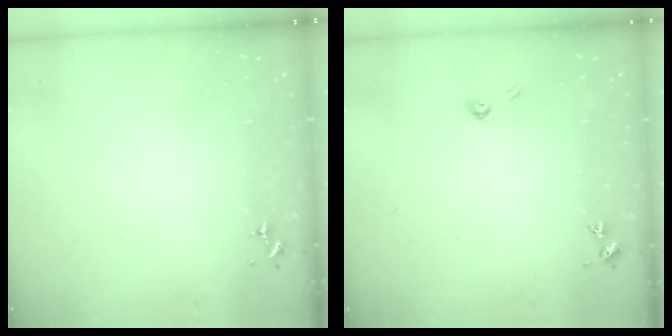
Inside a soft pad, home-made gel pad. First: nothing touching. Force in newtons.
{"total": 4.9, "press": 4.9, "slide": 0.5}